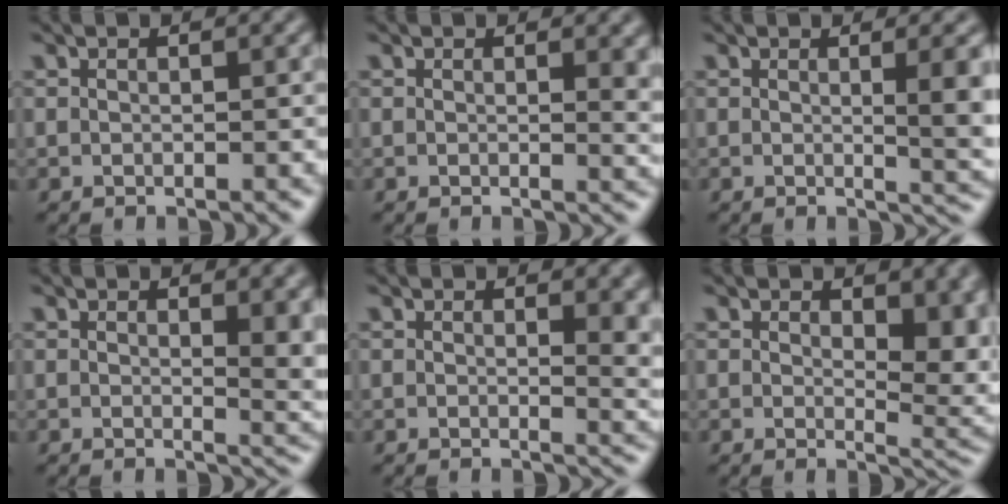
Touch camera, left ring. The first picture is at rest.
{"total": 2.4, "force": [0.7, 0.9, 2.2], "torque": [-0.021, -0.003, 0.010]}
{"total": 4.3, "force": [0.5, 1.2, 4.1], "torque": [-0.041, -0.002, 0.007]}
{"total": 4.0, "force": [1.0, 1.4, 3.6], "torque": [-0.037, -0.006, 0.017]}
{"total": 4.1, "force": [1.0, 1.8, 3.6], "torque": [-0.032, -0.009, 0.016]}
{"total": 6.8, "force": [1.5, 3.6, 5.6], "torque": [-0.057, -0.014, 0.032]}